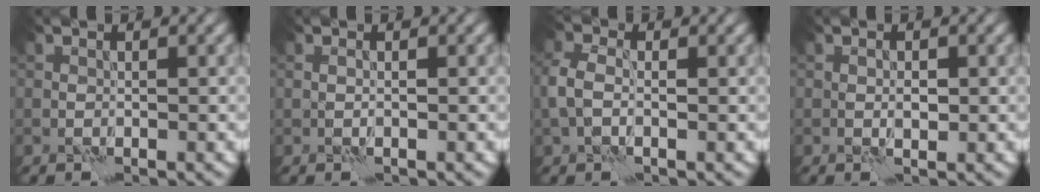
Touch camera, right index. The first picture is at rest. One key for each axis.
{"total": 0.5, "fx": 0.0, "fy": 0.1, "fz": 0.5, "tx": -0.012, "ty": -0.001, "tz": 0.001}
{"total": 3.1, "fx": -0.2, "fy": 2.1, "fz": 2.3, "tx": -0.060, "ty": 0.006, "tz": -0.011}
{"total": 1.2, "fx": 0.0, "fy": 0.6, "fz": 1.0, "tx": -0.020, "ty": -0.001, "tz": 0.002}